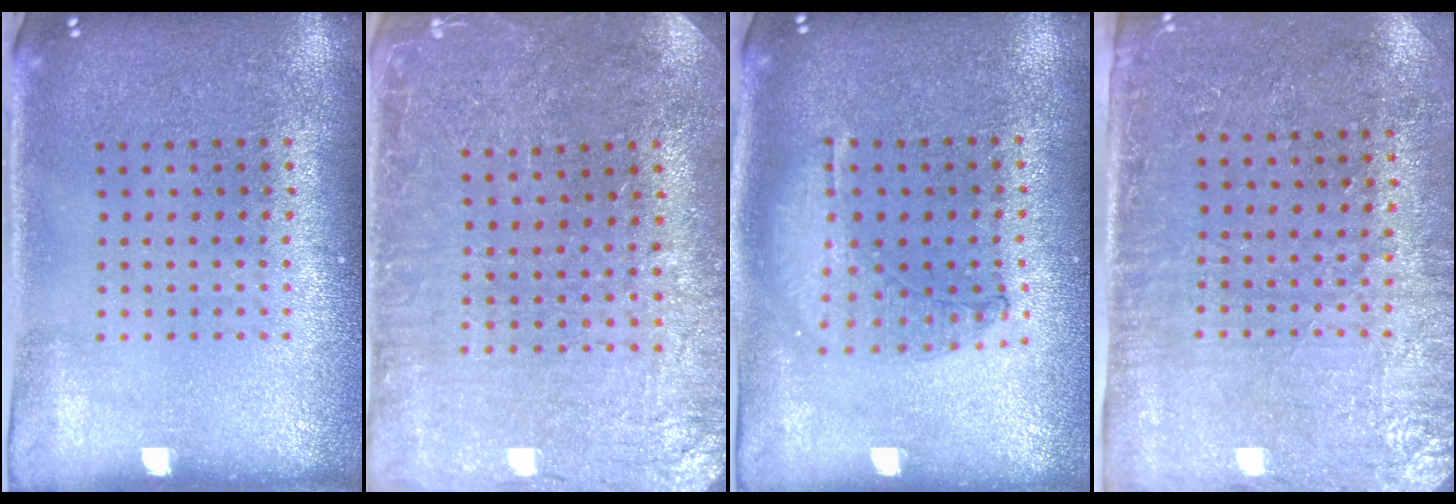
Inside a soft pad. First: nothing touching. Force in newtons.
{"total": 1.1, "press": 1.1, "slide": 0.1}
{"total": 0.9, "press": 0.9, "slide": 0.2}
{"total": 2.9, "press": 2.5, "slide": 1.5}